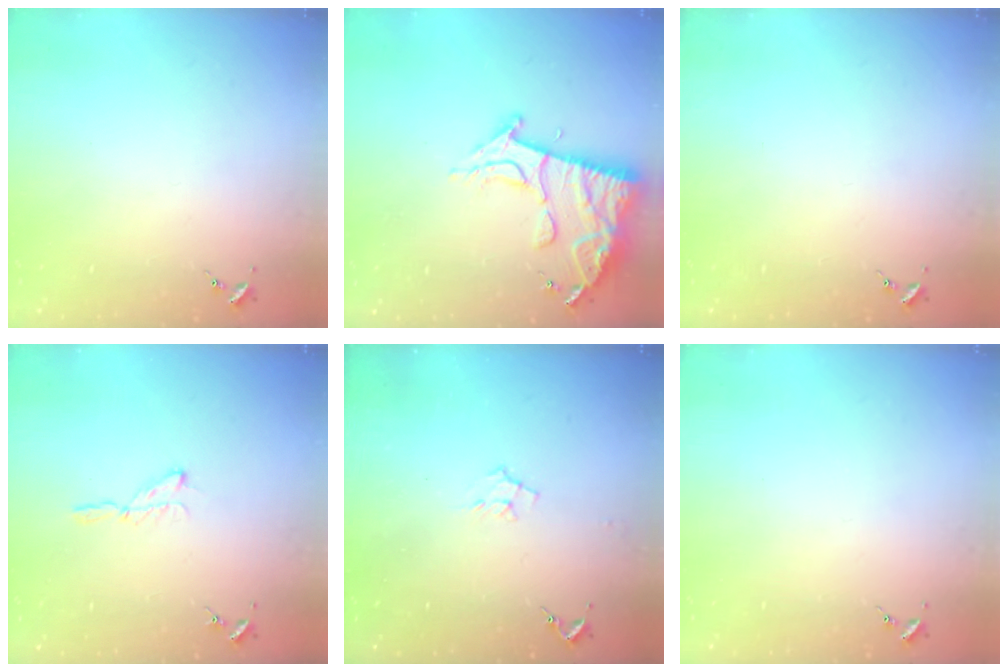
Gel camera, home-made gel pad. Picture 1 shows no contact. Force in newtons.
{"total": 14.4, "press": 14.3, "slide": 1.2}
{"total": 0.0}
{"total": 5.3, "press": 5.2, "slide": 0.6}
{"total": 6.2, "press": 6.1, "slide": 0.9}
{"total": 0.0}